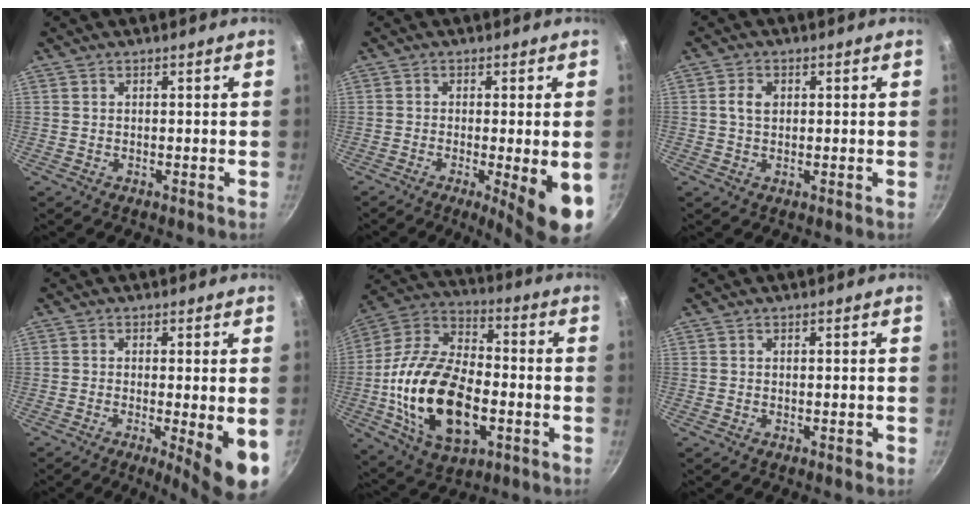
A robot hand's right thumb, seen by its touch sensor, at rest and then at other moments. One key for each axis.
{"total": 10.0, "fx": -2.9, "fy": 1.5, "fz": 9.5, "tx": -0.129, "ty": -0.007, "tz": -0.036}
{"total": 3.4, "fx": 0.6, "fy": 2.2, "fz": 2.5, "tx": -0.045, "ty": 0.006, "tz": 0.008}
{"total": 9.1, "fx": -2.5, "fy": 1.3, "fz": 8.6, "tx": -0.118, "ty": -0.008, "tz": -0.031}
{"total": 24.1, "fx": -4.9, "fy": 13.9, "fz": 19.0, "tx": -0.346, "ty": 0.029, "tz": -0.092}
{"total": 0.9, "fx": -0.5, "fy": 0.3, "fz": 0.6, "tx": -0.012, "ty": 0.005, "tz": -0.005}